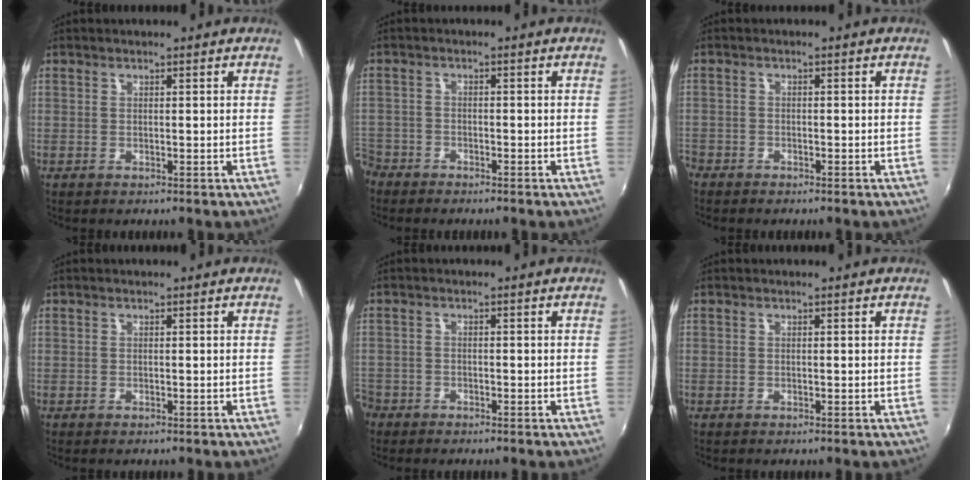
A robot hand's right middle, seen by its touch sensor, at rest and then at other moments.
{"total": 5.9, "force": [-4.4, 3.9, 1.1], "torque": [-0.056, -0.004, -0.087]}
{"total": 2.9, "force": [-2.4, 1.5, 0.5], "torque": [-0.029, -0.001, -0.046]}
{"total": 0.0}
{"total": 4.2, "force": [-3.0, 2.8, 0.8], "torque": [-0.039, 0.000, -0.060]}
{"total": 0.0}